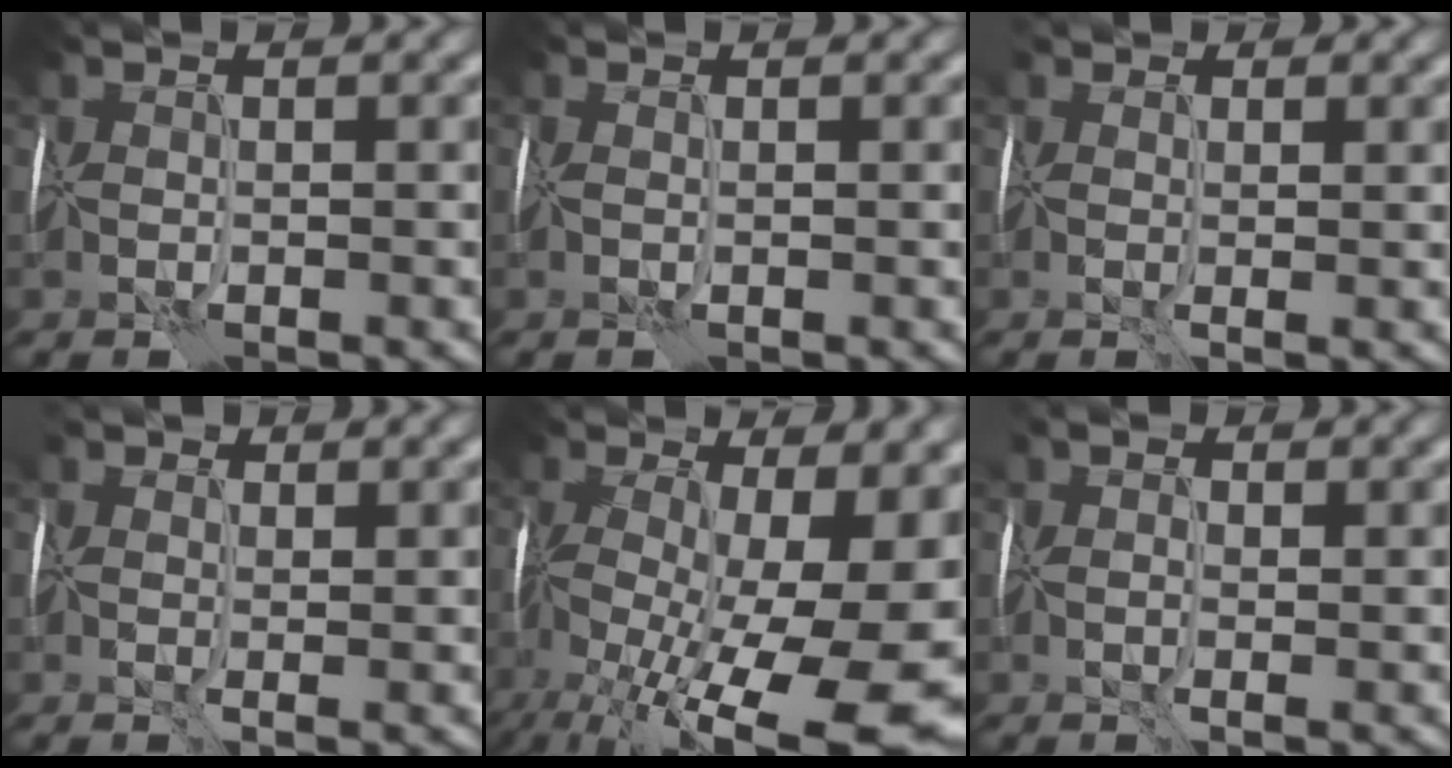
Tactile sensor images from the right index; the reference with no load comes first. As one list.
[{"total": 0.6, "force": [0.2, 0.2, 0.5], "torque": [-0.009, 0.001, 0.007]}, {"total": 1.7, "force": [0.6, 1.2, 1.1], "torque": [-0.020, 0.006, 0.006]}, {"total": 1.4, "force": [0.5, 1.0, 0.9], "torque": [-0.022, 0.003, 0.006]}, {"total": 17.0, "force": [-4.3, 7.0, 14.9], "torque": [-0.277, -0.027, -0.060]}, {"total": 1.0, "force": [0.3, 0.5, 0.8], "torque": [-0.026, 0.002, 0.001]}]